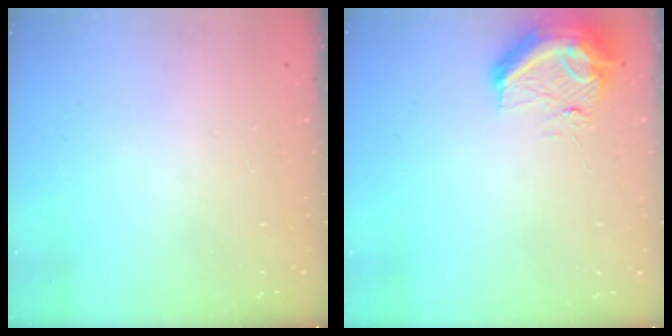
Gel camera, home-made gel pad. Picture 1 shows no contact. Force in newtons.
{"total": 20.4, "press": 13.8, "slide": 15.0}